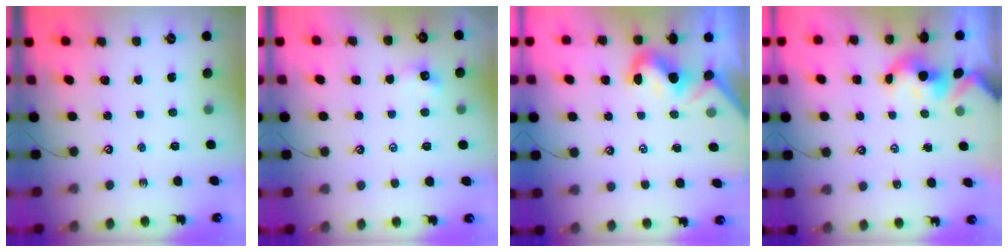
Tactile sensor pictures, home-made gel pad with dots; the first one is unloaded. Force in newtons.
{"total": 1.3, "press": 1.2, "slide": 0.4}
{"total": 2.0, "press": 1.9, "slide": 0.6}
{"total": 1.5, "press": 1.5, "slide": 0.2}